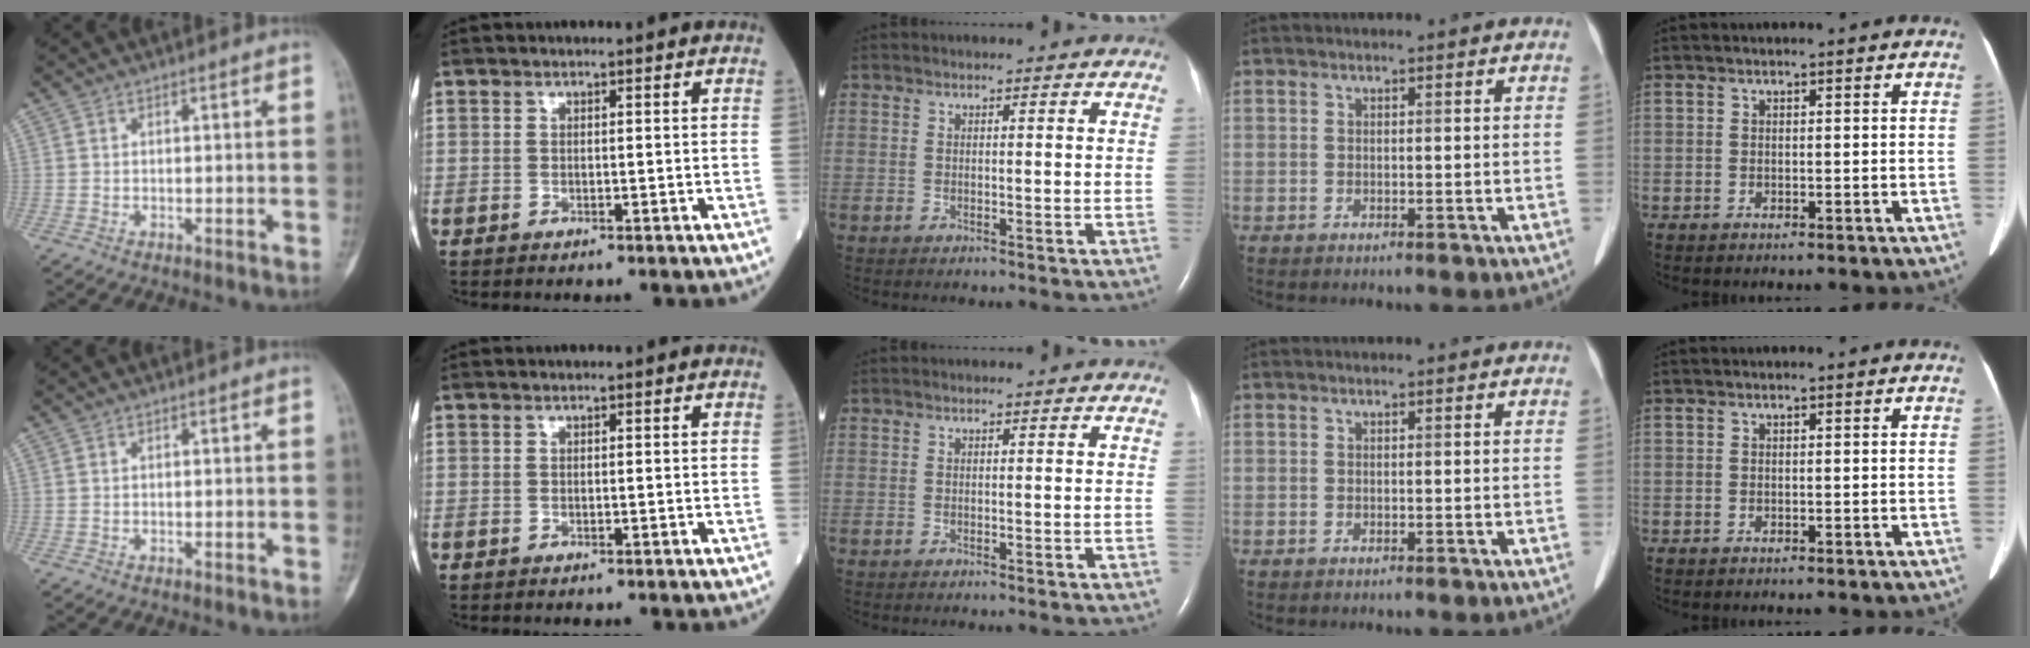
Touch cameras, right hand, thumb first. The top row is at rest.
{}